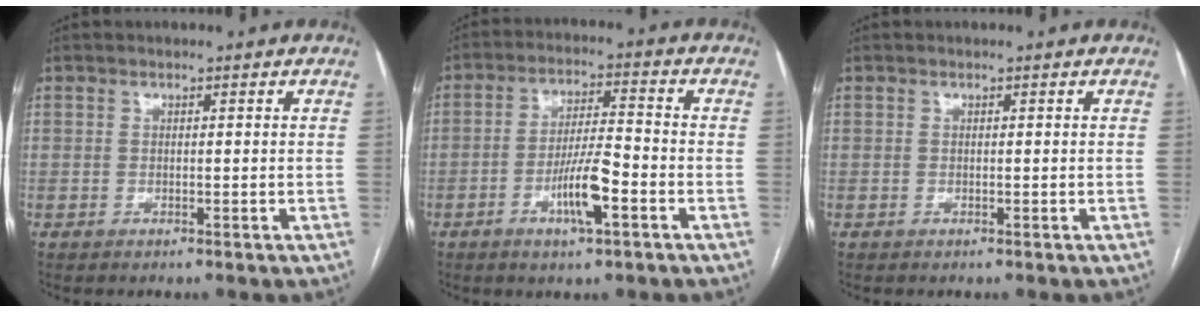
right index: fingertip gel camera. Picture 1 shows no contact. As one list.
[{"total": 8.1, "force": [-3.4, 1.2, 7.2], "torque": [-0.136, 0.000, -0.058]}, {"total": 0.0}]